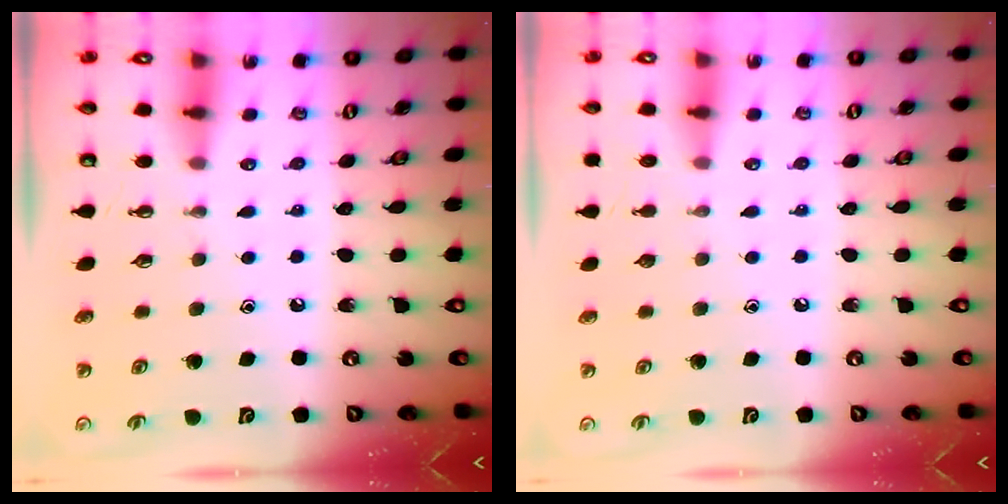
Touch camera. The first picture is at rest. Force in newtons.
{"total": 0.0}